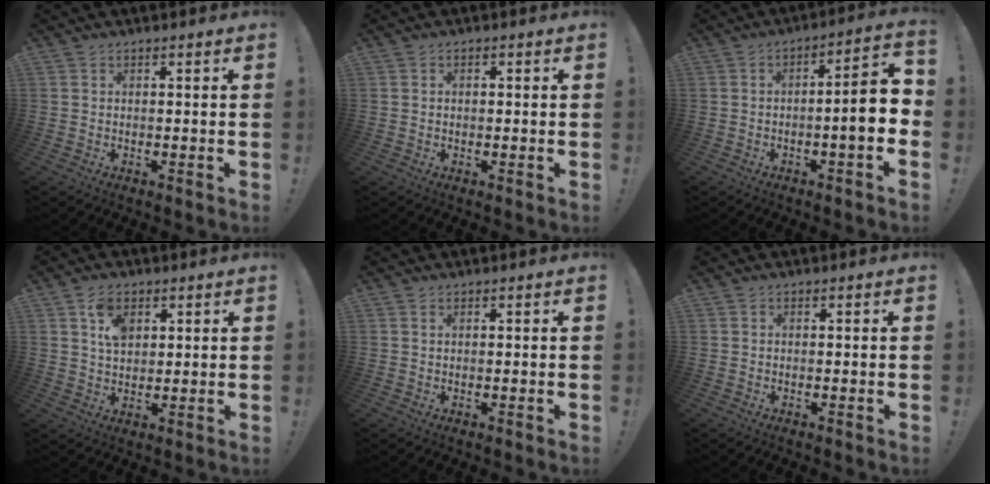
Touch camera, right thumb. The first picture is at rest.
{"total": 0.8, "force": [-0.3, 0.5, 0.6], "torque": [-0.013, 0.003, -0.005]}
{"total": 9.1, "force": [-1.8, 1.0, 8.9], "torque": [-0.126, -0.002, -0.036]}
{"total": 6.9, "force": [3.1, 4.6, 4.2], "torque": [-0.064, -0.005, 0.057]}
{"total": 0.6, "force": [0.3, 0.1, 0.5], "torque": [-0.007, 0.000, 0.005]}
{"total": 0.0}